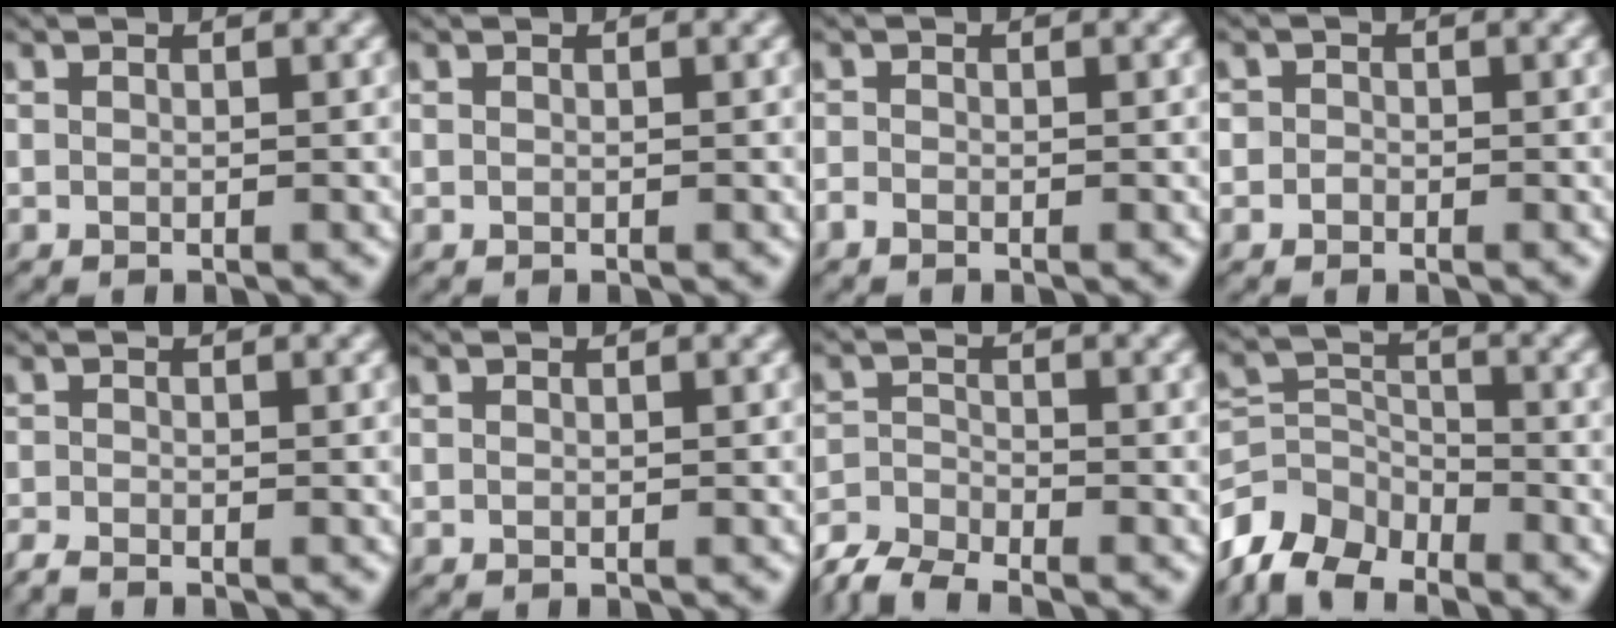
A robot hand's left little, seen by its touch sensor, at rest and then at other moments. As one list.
[{"total": 0.0}, {"total": 0.9, "force": [-0.7, 0.4, 0.3], "torque": [-0.007, 0.000, -0.017]}, {"total": 1.3, "force": [0.0, 1.2, 0.5], "torque": [0.010, 0.005, -0.017]}, {"total": 1.6, "force": [-1.4, 0.4, 0.6], "torque": [-0.017, -0.003, -0.036]}, {"total": 0.0}, {"total": 5.4, "force": [-4.8, 1.5, 1.9], "torque": [-0.039, -0.014, -0.103]}, {"total": 6.8, "force": [-5.4, 3.3, 2.4], "torque": [-0.054, -0.001, -0.123]}]